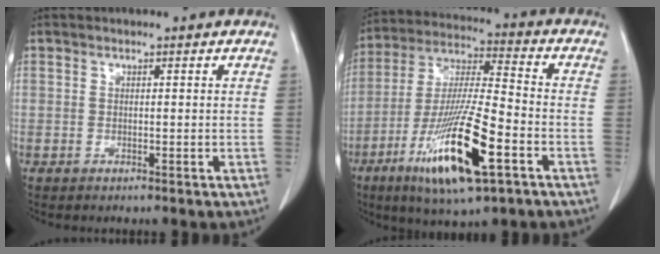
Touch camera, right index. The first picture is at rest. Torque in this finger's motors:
{"motor_torque": [1.97, -0.17, 1.05, 0.21]}